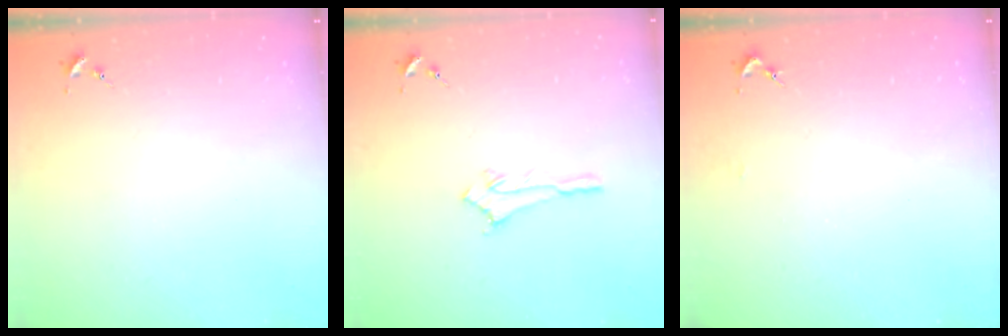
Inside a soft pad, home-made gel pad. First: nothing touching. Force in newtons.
{"total": 2.8, "press": 2.8, "slide": 0.3}
{"total": 1.4, "press": 1.4, "slide": 0.1}